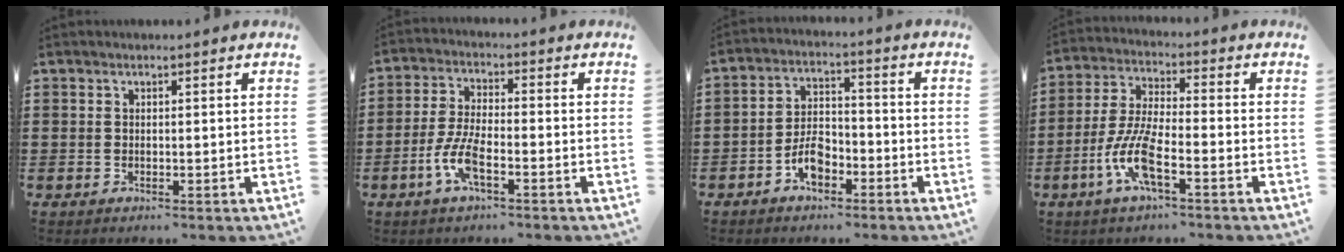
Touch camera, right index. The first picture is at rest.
{"total": 6.3, "force": [-2.9, 1.8, 5.3], "torque": [-0.125, -0.010, -0.060]}
{"total": 5.5, "force": [-3.0, 2.9, 3.7], "torque": [-0.078, 0.006, -0.059]}
{"total": 8.5, "force": [-3.8, 2.1, 7.3], "torque": [-0.172, -0.010, -0.078]}